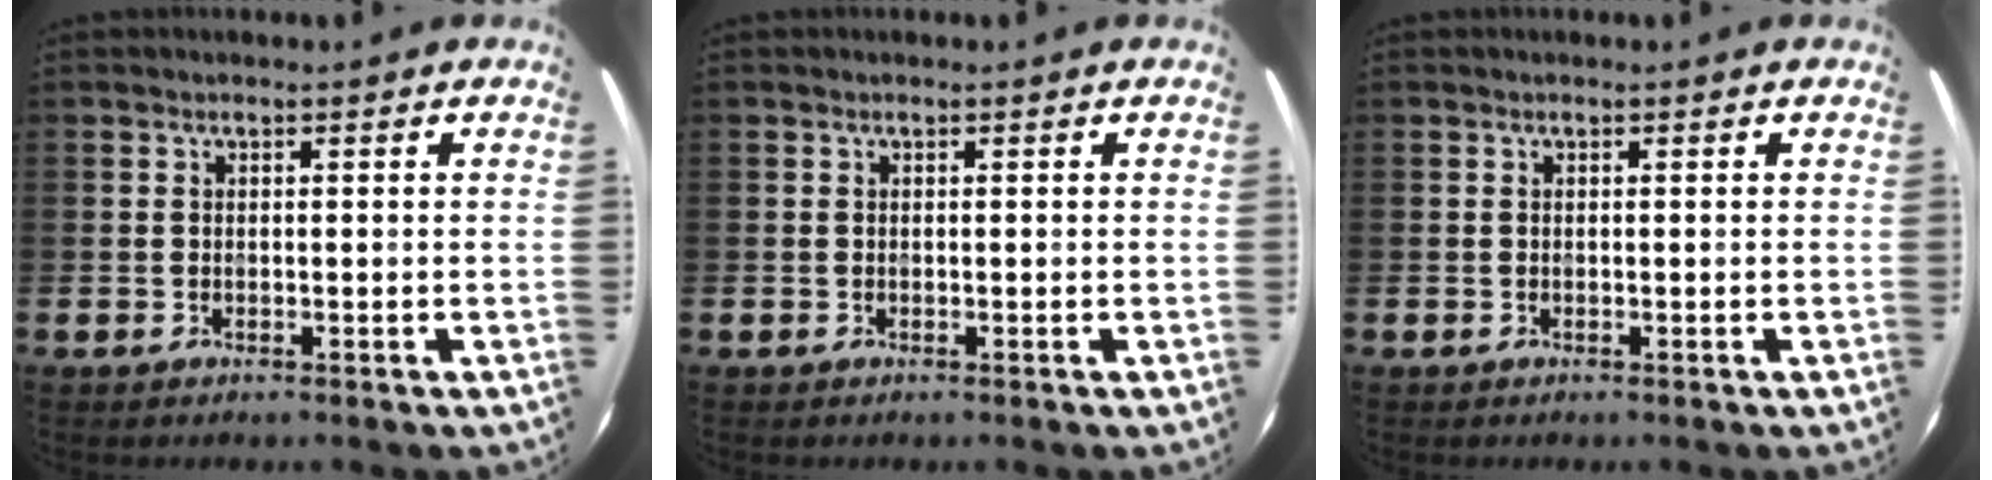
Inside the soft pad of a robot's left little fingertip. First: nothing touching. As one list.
[{"total": 0.0}, {"total": 0.0}]